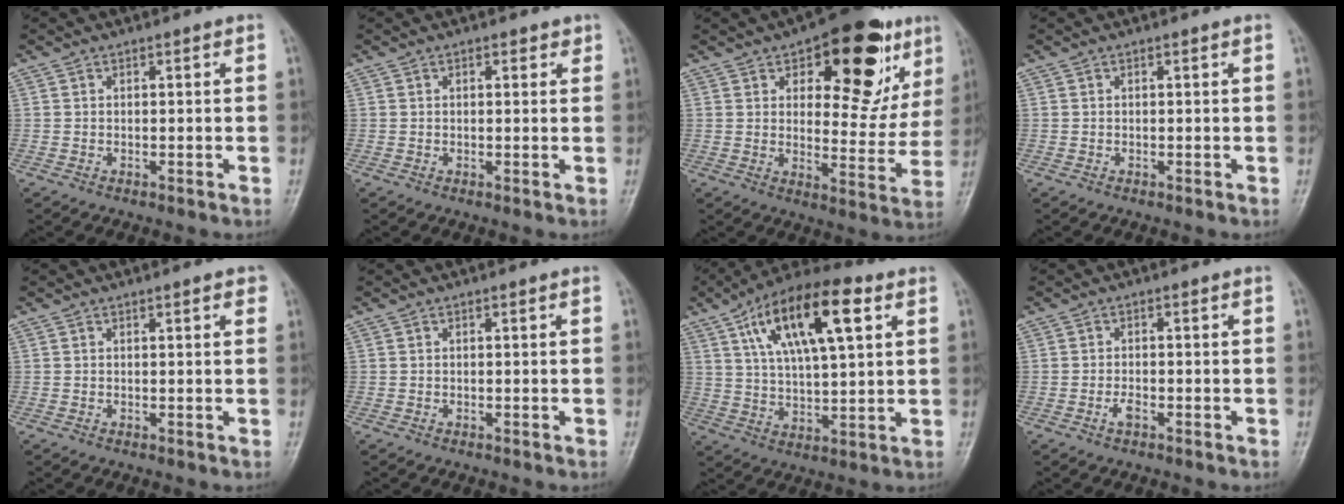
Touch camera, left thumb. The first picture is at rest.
{"total": 1.6, "force": [0.9, 1.0, 0.9], "torque": [0.000, -0.001, 0.007]}
{"total": 19.9, "force": [9.7, 9.3, 14.6], "torque": [-0.136, -0.033, 0.132]}
{"total": 0.0}
{"total": 1.6, "force": [1.0, 0.5, 1.2], "torque": [-0.013, -0.002, 0.010]}
{"total": 0.0}
{"total": 18.0, "force": [7.4, 6.7, 14.9], "torque": [-0.239, -0.003, 0.125]}
{"total": 1.8, "force": [-0.9, 0.8, 1.3], "torque": [-0.026, 0.005, -0.018]}